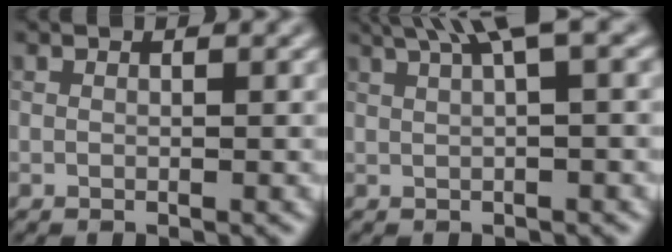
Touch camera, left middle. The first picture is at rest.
{"total": 4.6, "force": [2.5, 0.5, 3.8], "torque": [-0.059, 0.021, 0.046]}